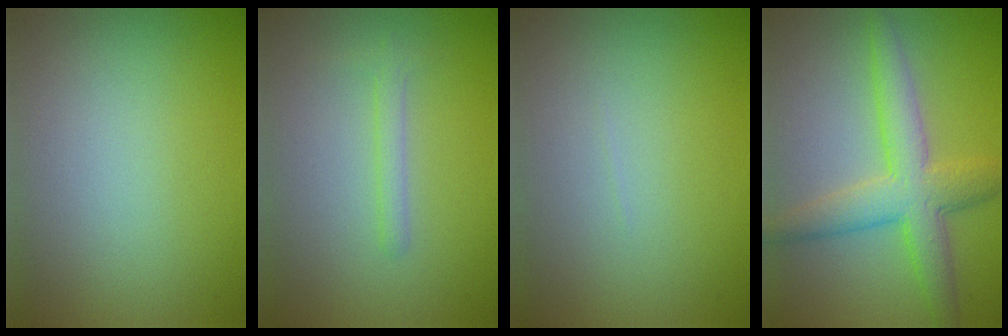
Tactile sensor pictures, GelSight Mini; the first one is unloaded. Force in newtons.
{"total": 1.3, "press": 1.3, "slide": 0.1}
{"total": 0.0}
{"total": 5.4, "press": 5.4, "slide": 0.0}